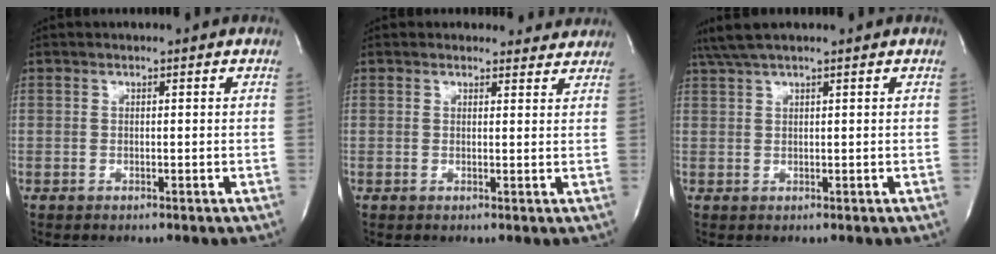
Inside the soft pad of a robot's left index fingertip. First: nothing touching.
{"total": 3.5, "force": [3.2, 1.3, -0.6], "torque": [0.015, -0.009, 0.020]}
{"total": 3.6, "force": [2.9, -0.4, 2.1], "torque": [-0.052, 0.020, 0.061]}